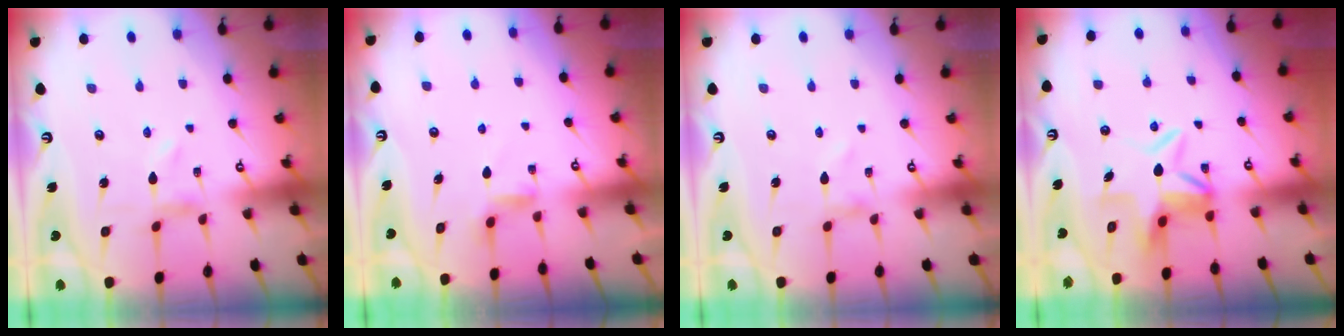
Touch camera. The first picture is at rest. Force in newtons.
{"total": 3.1, "press": 3.1, "slide": 0.4}
{"total": 0.9, "press": 0.9, "slide": 0.1}
{"total": 6.5, "press": 6.5, "slide": 0.8}